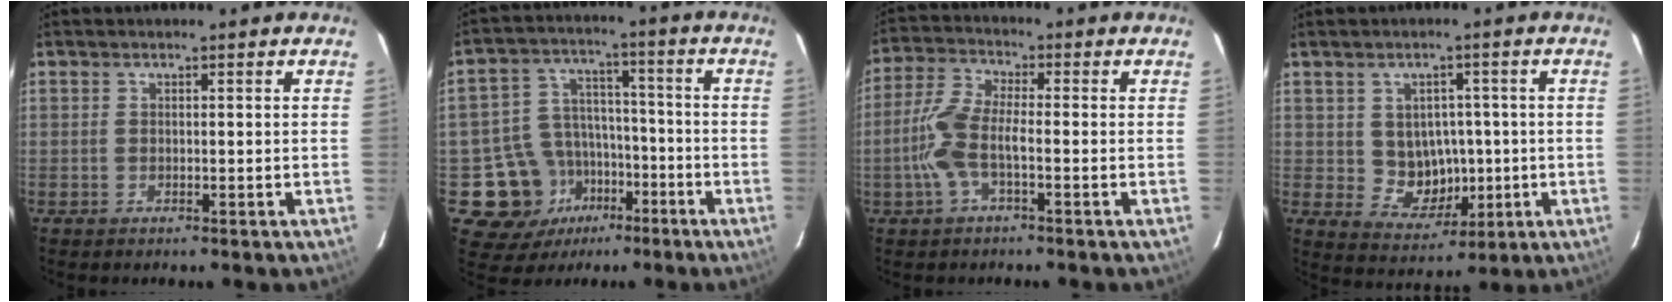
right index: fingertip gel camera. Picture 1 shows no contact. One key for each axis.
{"total": 12.6, "fx": -6.0, "fy": 10.4, "fz": 3.8, "tx": -0.094, "ty": 0.036, "tz": -0.074}
{"total": 8.1, "fx": -2.3, "fy": 2.3, "fz": 7.5, "tx": -0.173, "ty": 0.007, "tz": -0.048}
{"total": 7.4, "fx": -0.1, "fy": 6.9, "fz": 2.9, "tx": -0.059, "ty": 0.007, "tz": 0.018}